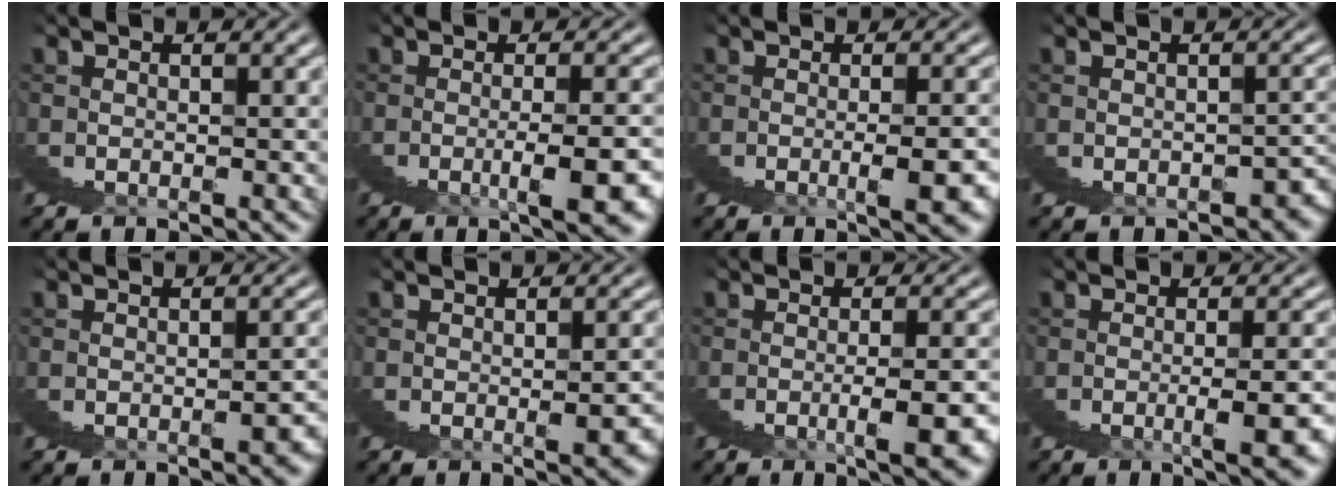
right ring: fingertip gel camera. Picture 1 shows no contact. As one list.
[{"total": 3.8, "force": [-0.5, -1.9, 3.3], "torque": [-0.028, 0.022, -0.009]}, {"total": 2.7, "force": [-0.1, -1.7, 2.1], "torque": [-0.021, 0.015, 0.000]}, {"total": 1.9, "force": [-1.4, 0.6, 1.1], "torque": [-0.005, -0.003, -0.018]}, {"total": 1.2, "force": [-0.6, 0.0, 1.1], "torque": [-0.015, 0.002, -0.005]}, {"total": 1.4, "force": [0.3, -0.5, 1.3], "torque": [-0.013, 0.010, 0.007]}, {"total": 3.3, "force": [-0.6, -1.7, 2.8], "torque": [-0.026, 0.018, -0.008]}, {"total": 2.8, "force": [-0.4, -1.9, 2.1], "torque": [-0.022, 0.014, -0.003]}]